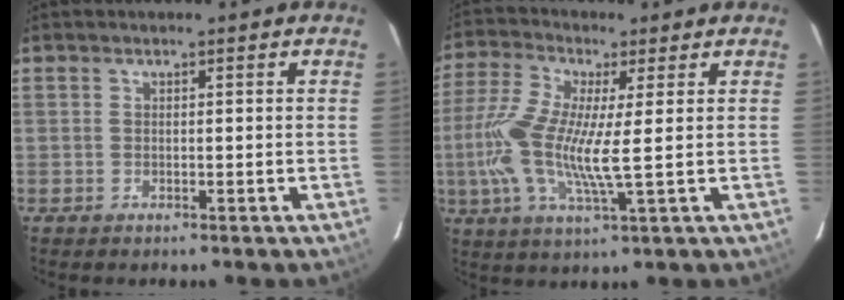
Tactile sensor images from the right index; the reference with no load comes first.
{"total": 12.8, "force": [0.0, 2.2, 12.6], "torque": [-0.259, -0.003, -0.009]}